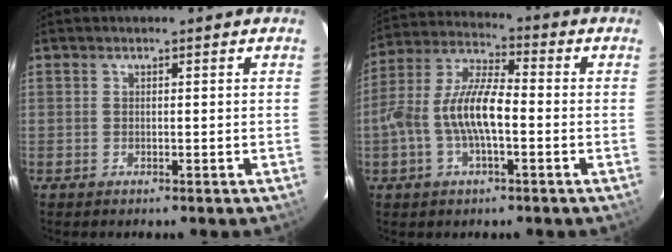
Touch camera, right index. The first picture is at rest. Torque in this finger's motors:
{"motor_torque": [0.46, -0.16, 0.36, 0.21]}